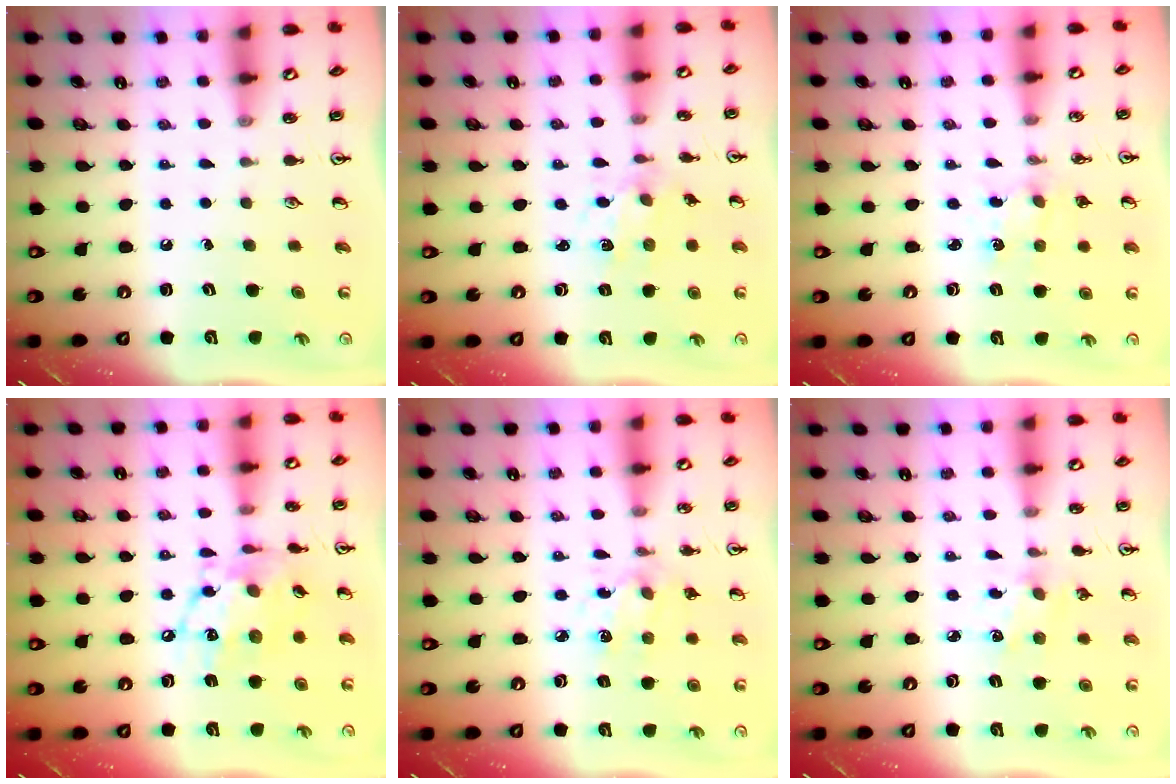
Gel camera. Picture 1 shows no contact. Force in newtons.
{"total": 2.6, "press": 2.5, "slide": 0.4}
{"total": 1.9, "press": 1.9, "slide": 0.3}
{"total": 14.8, "press": 14.8, "slide": 1.1}
{"total": 3.8, "press": 3.5, "slide": 1.4}
{"total": 1.7, "press": 1.7, "slide": 0.4}